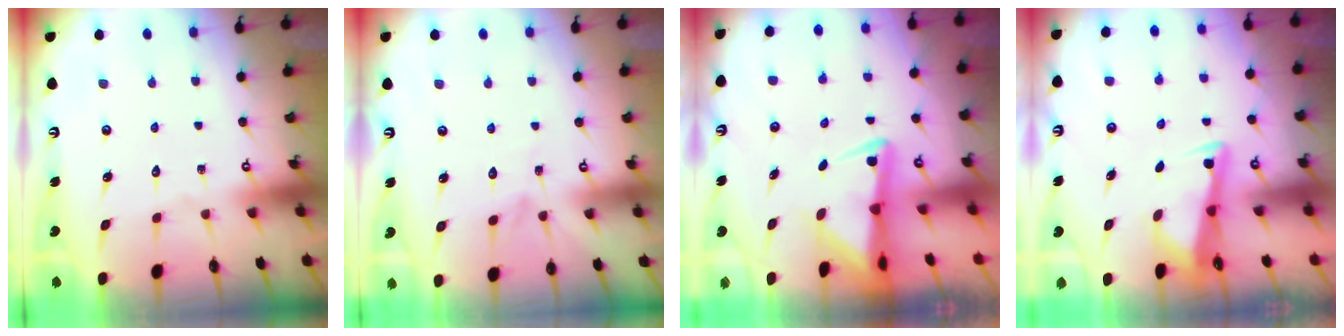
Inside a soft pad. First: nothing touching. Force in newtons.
{"total": 2.8, "press": 2.8, "slide": 0.3}
{"total": 3.4, "press": 3.4, "slide": 0.7}
{"total": 3.1, "press": 3.1, "slide": 0.4}